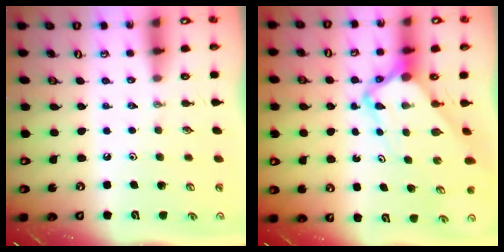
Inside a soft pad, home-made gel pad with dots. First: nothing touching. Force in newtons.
{"total": 6.3, "press": 6.3, "slide": 0.4}